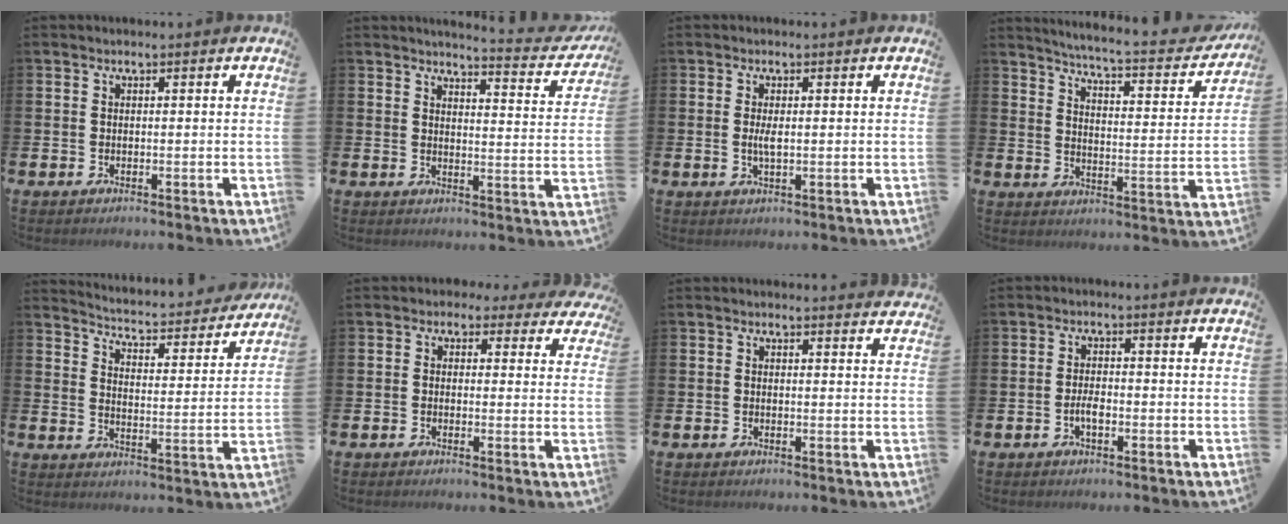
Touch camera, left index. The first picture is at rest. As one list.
[{"total": 3.8, "force": [3.7, 0.0, 0.7], "torque": [-0.017, -0.037, 0.056]}, {"total": 1.8, "force": [0.1, 0.5, 1.7], "torque": [-0.031, -0.001, 0.000]}, {"total": 4.7, "force": [4.5, 0.1, 1.5], "torque": [-0.047, -0.044, 0.065]}, {"total": 4.1, "force": [4.0, 0.5, 0.7], "torque": [-0.032, -0.042, 0.059]}, {"total": 1.9, "force": [1.0, 1.6, 0.3], "torque": [-0.008, -0.003, 0.010]}, {"total": 1.3, "force": [1.3, 0.0, -0.1], "torque": [0.008, -0.009, 0.023]}, {"total": 2.2, "force": [-0.7, 0.9, 1.9], "torque": [-0.033, 0.001, -0.015]}]